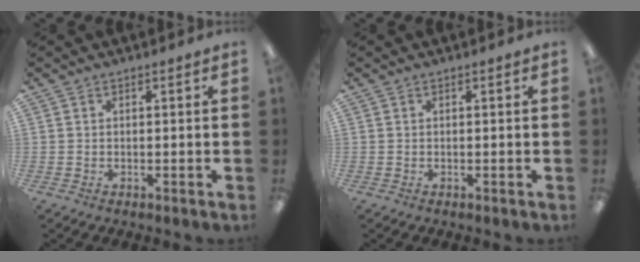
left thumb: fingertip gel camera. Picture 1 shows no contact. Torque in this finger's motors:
{"motor_torque": [-0.02, 0.03, -0.09, 0.09, 0.00]}